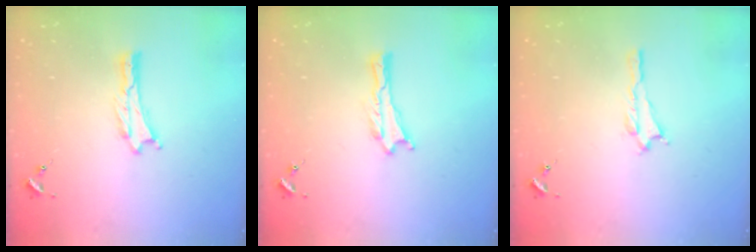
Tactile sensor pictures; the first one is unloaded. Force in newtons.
{"total": 0.0}
{"total": 0.6, "press": 0.6, "slide": 0.2}